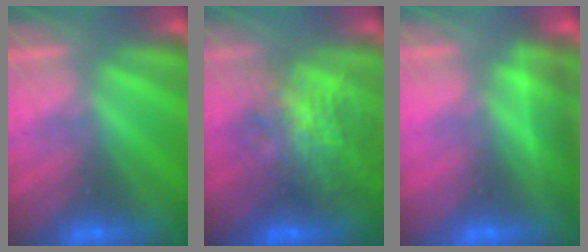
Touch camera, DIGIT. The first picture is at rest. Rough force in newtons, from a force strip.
{"total": 7.1}
{"total": 2.2}